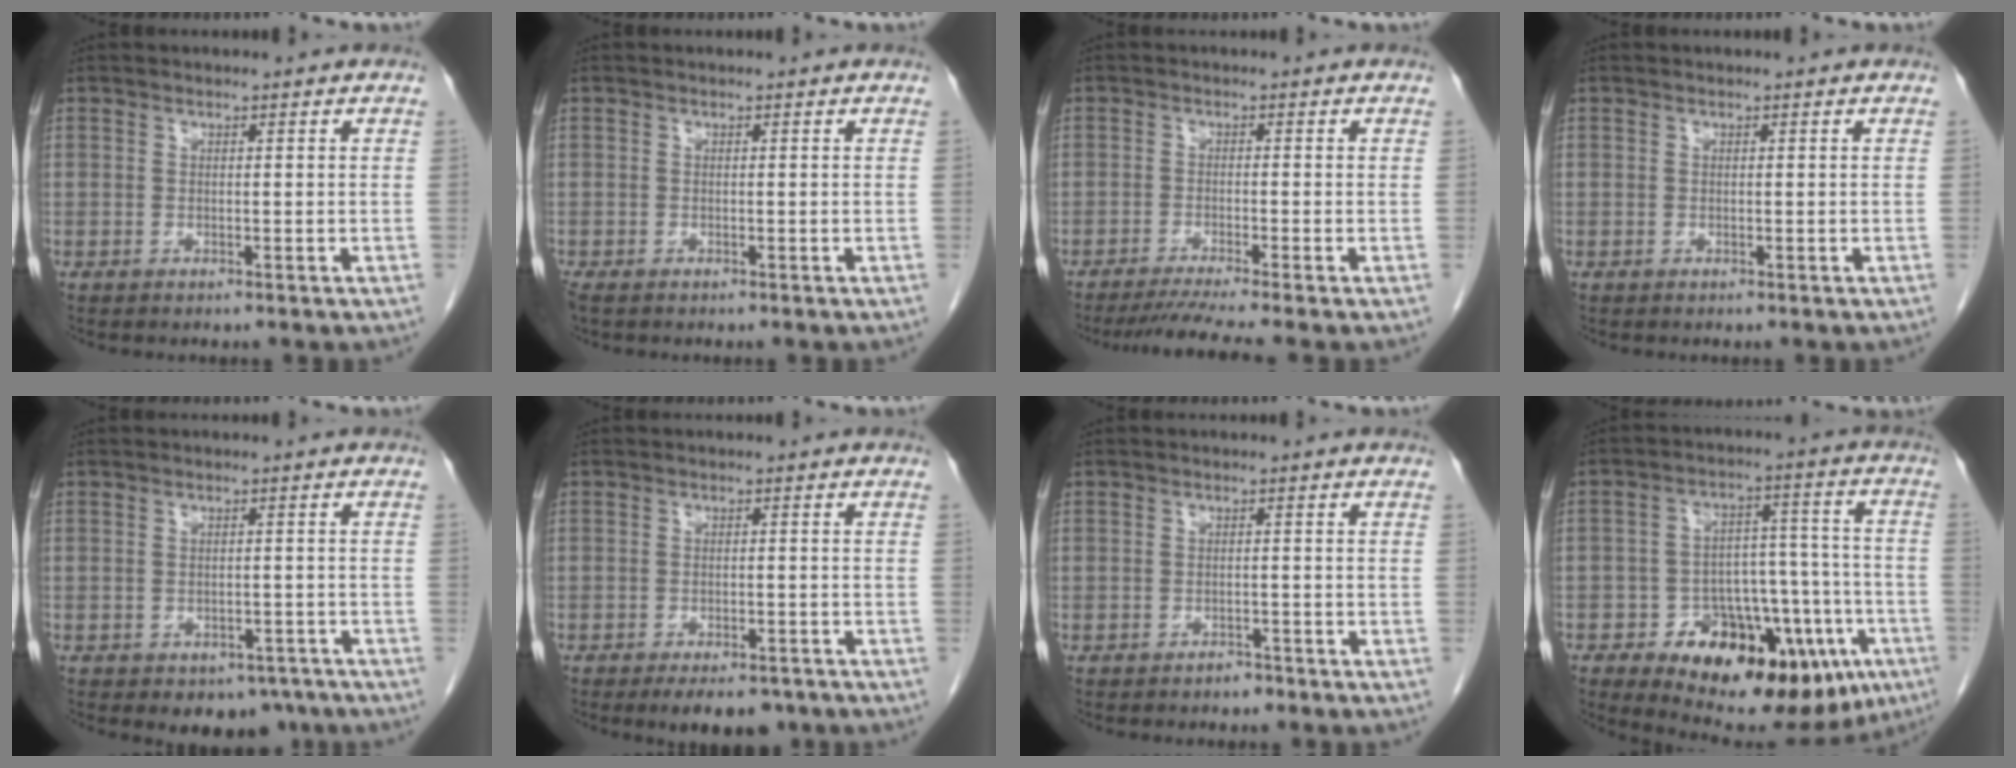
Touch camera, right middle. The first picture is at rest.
{"total": 1.6, "force": [-1.2, 0.7, 0.8], "torque": [-0.019, -0.005, -0.019]}
{"total": 5.7, "force": [-4.7, -1.5, 2.8], "torque": [-0.044, -0.019, -0.080]}
{"total": 0.0}
{"total": 5.3, "force": [-3.6, 3.3, 2.0], "torque": [-0.008, 0.006, -0.043]}
{"total": 6.8, "force": [-5.2, 2.9, 3.4], "torque": [-0.039, 0.001, -0.073]}
{"total": 1.4, "force": [-1.1, 0.6, 0.4], "torque": [-0.008, 0.002, -0.016]}
{"total": 22.8, "force": [-11.5, 10.1, 16.9], "torque": [-0.192, 0.033, -0.156]}